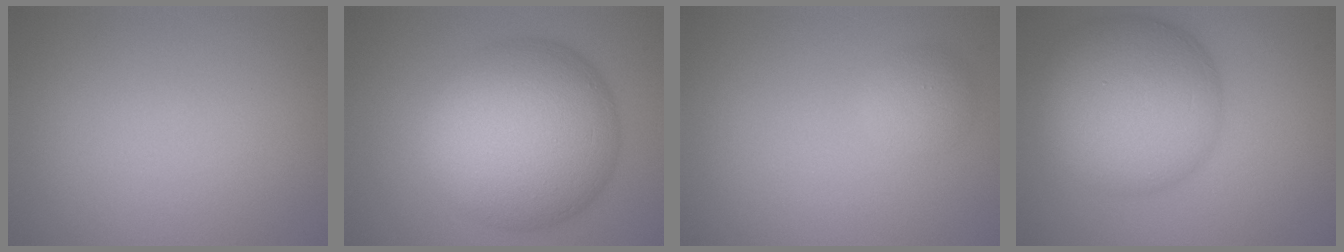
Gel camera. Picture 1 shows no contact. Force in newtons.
{"total": 13.9, "press": 13.9, "slide": 0.4}
{"total": 1.7, "press": 1.7, "slide": 0.1}
{"total": 11.1, "press": 11.1, "slide": 0.3}